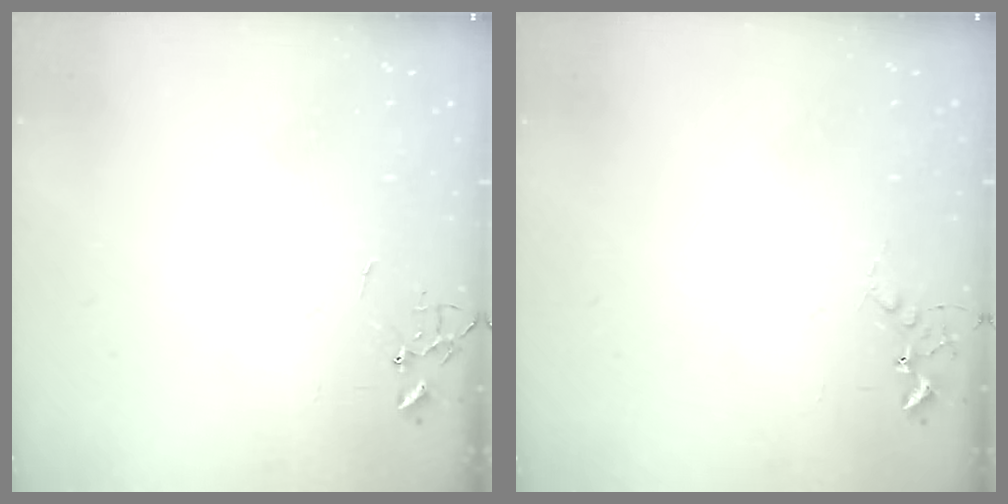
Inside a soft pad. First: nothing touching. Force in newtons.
{"total": 5.2, "press": 5.1, "slide": 0.9}